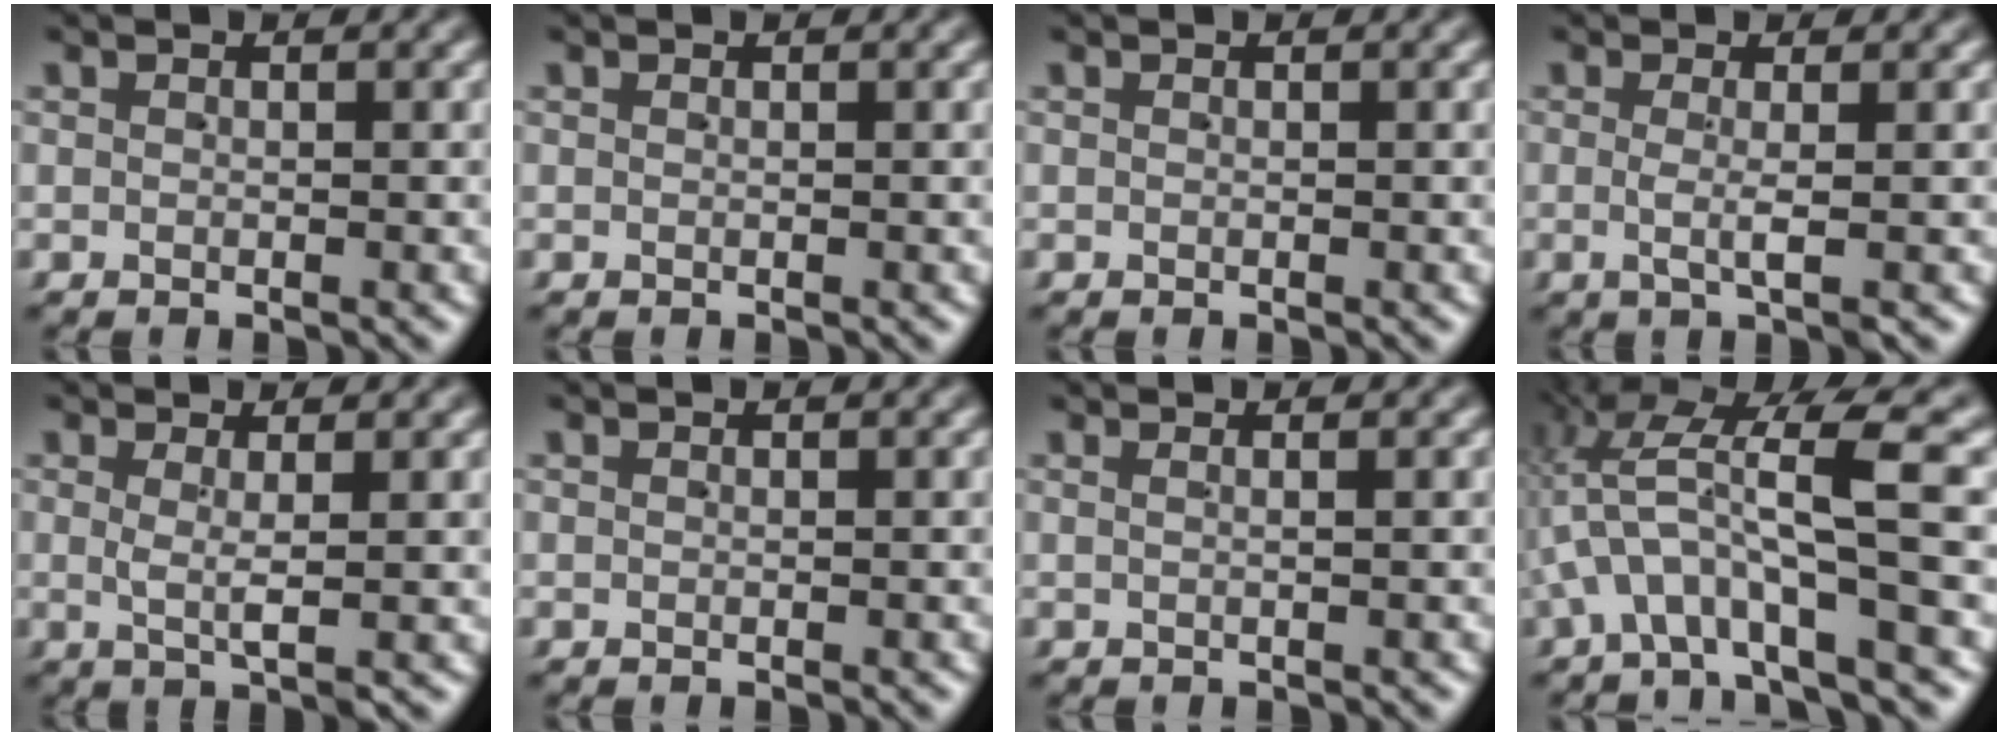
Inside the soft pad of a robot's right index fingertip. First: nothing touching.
{"total": 0.0}
{"total": 0.0}
{"total": 2.1, "force": [-0.2, -0.2, 2.0], "torque": [-0.040, -0.006, 0.001]}
{"total": 2.3, "force": [0.5, 0.0, 2.2], "torque": [-0.042, -0.007, 0.015]}
{"total": 0.0}
{"total": 0.8, "force": [0.2, -0.5, 0.5], "torque": [-0.008, 0.006, 0.002]}
{"total": 7.5, "force": [2.1, 3.3, 6.3], "torque": [-0.128, 0.011, 0.035]}